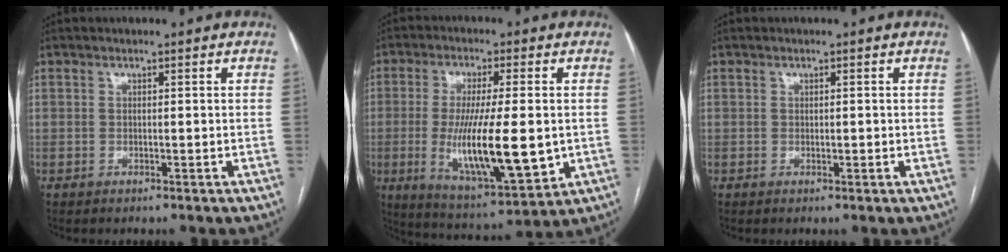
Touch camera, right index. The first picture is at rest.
{"total": 16.0, "force": [-2.0, 3.3, 15.6], "torque": [-0.280, -0.028, -0.021]}
{"total": 0.5, "force": [0.0, 0.3, 0.4], "torque": [-0.007, -0.001, 0.003]}